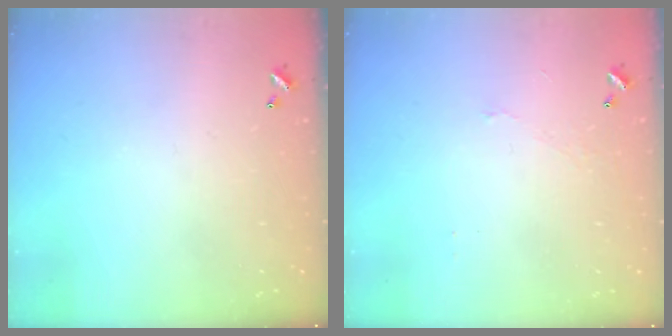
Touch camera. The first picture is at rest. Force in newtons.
{"total": 0.0}